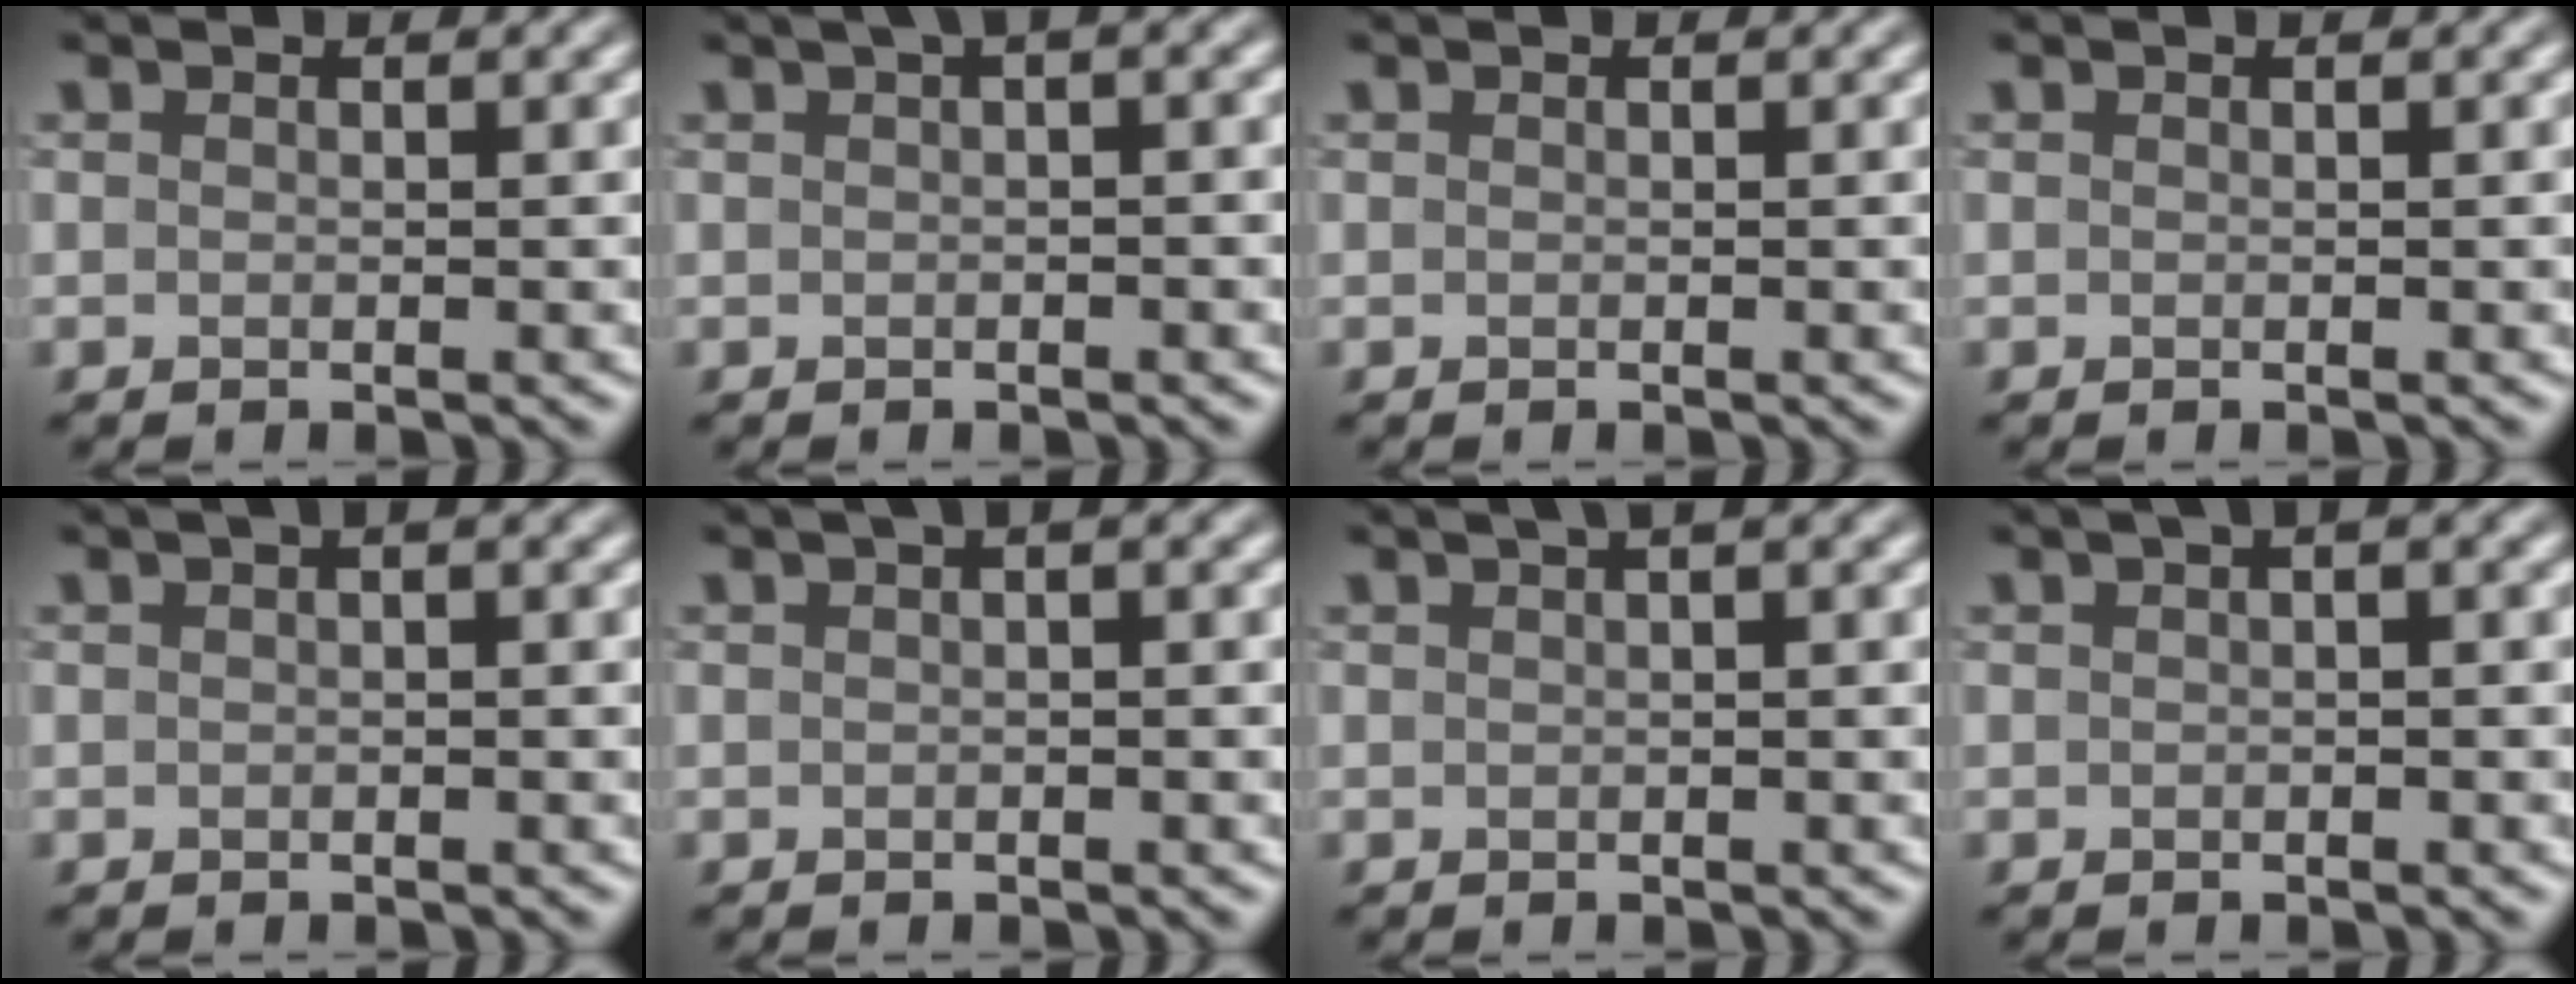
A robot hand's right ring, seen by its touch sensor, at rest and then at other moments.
{"total": 2.3, "force": [0.9, 0.6, 2.0], "torque": [-0.024, 0.007, 0.011]}
{"total": 0.0}
{"total": 0.0}
{"total": 1.3, "force": [0.3, 0.3, 1.2], "torque": [-0.020, 0.002, 0.002]}
{"total": 1.6, "force": [0.4, 0.3, 1.5], "torque": [-0.022, 0.004, 0.003]}
{"total": 2.5, "force": [1.1, 0.7, 2.1], "torque": [-0.024, 0.008, 0.013]}
{"total": 1.6, "force": [0.5, 0.4, 1.5], "torque": [-0.023, 0.003, 0.004]}